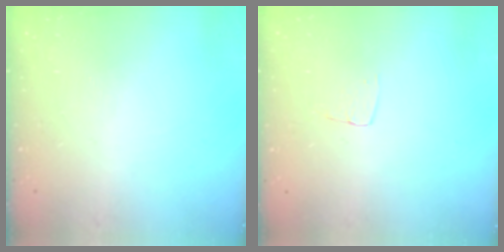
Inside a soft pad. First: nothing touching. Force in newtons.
{"total": 3.2, "press": 3.2, "slide": 0.2}